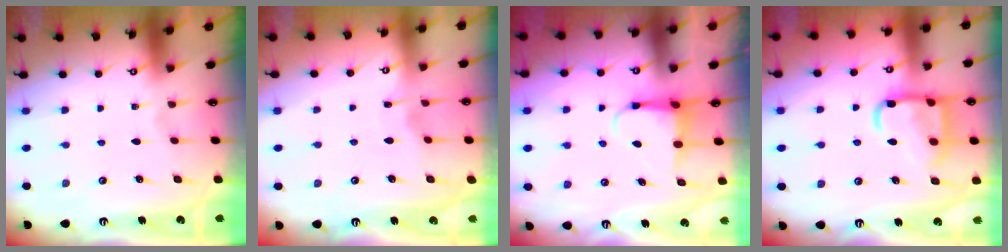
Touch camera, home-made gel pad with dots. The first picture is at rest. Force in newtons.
{"total": 2.6, "press": 2.6, "slide": 0.3}
{"total": 4.4, "press": 4.4, "slide": 0.4}
{"total": 14.4, "press": 14.4, "slide": 1.3}